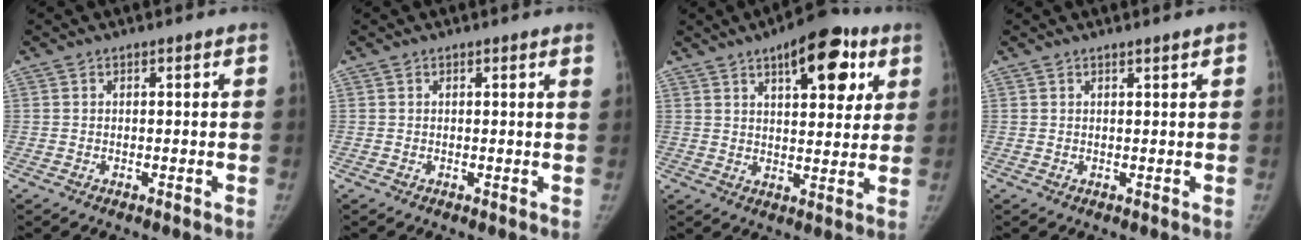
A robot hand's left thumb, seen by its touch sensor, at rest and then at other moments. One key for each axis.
{"total": 1.4, "fx": 0.9, "fy": 0.0, "fz": 1.1, "tx": -0.013, "ty": -0.001, "tz": 0.008}
{"total": 13.6, "fx": 6.7, "fy": 6.0, "fz": 10.2, "tx": -0.095, "ty": -0.015, "tz": 0.090}
{"total": 1.0, "fx": 0.8, "fy": 0.1, "fz": 0.7, "tx": -0.003, "ty": -0.002, "tz": 0.012}